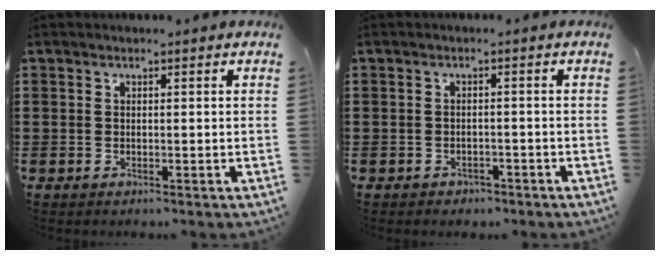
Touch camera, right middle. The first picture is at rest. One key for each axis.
{"total": 1.3, "fx": -1.2, "fy": 0.6, "fz": 0.1, "tx": -0.008, "ty": 0.000, "tz": -0.027}